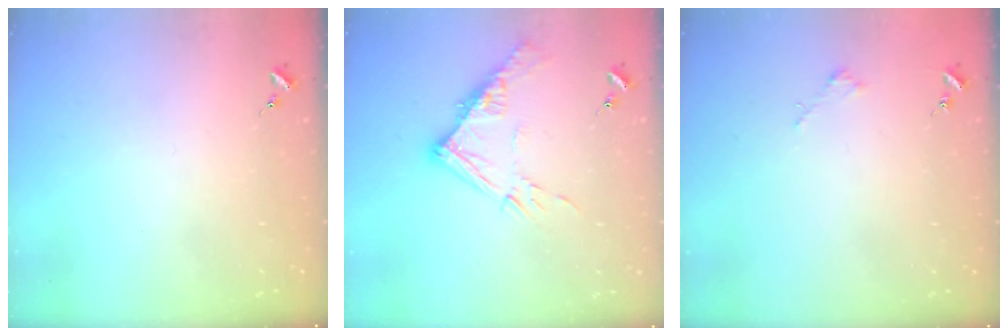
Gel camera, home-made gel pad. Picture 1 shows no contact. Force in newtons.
{"total": 13.2, "press": 13.2, "slide": 1.2}
{"total": 1.8, "press": 1.8, "slide": 0.2}